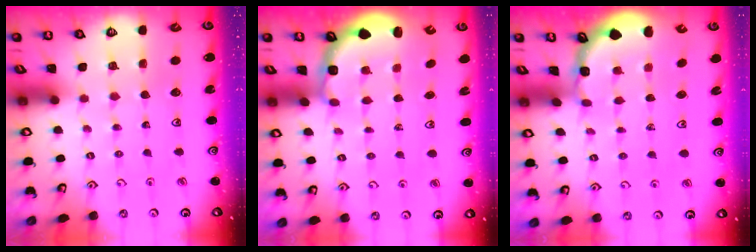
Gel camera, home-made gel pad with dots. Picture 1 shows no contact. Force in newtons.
{"total": 3.0, "press": 2.0, "slide": 2.3}
{"total": 1.6, "press": 1.6, "slide": 0.2}